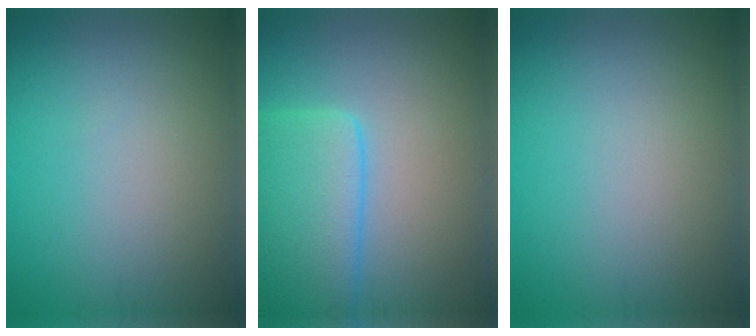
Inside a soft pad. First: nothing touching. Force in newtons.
{"total": 6.7, "press": 6.7, "slide": 0.3}
{"total": 0.0}